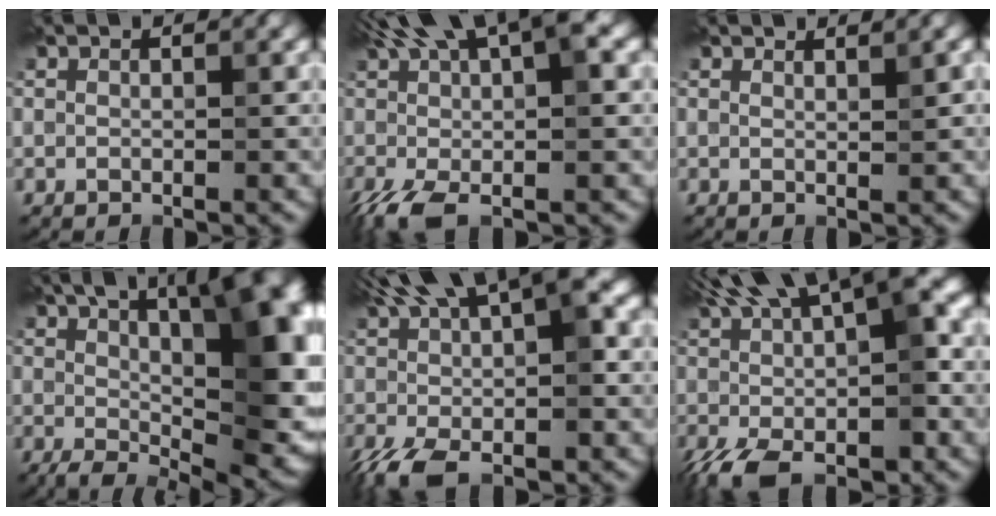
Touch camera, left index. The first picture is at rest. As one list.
[{"total": 9.3, "force": [-0.4, 2.7, 8.9], "torque": [-0.178, 0.013, -0.018]}, {"total": 1.0, "force": [1.0, -0.2, 0.2], "torque": [-0.004, 0.002, 0.015]}, {"total": 17.2, "force": [2.4, 7.7, 15.2], "torque": [-0.181, 0.002, 0.056]}, {"total": 10.4, "force": [-1.2, 3.5, 9.8], "torque": [-0.187, 0.010, -0.032]}, {"total": 11.4, "force": [-1.5, 4.5, 10.4], "torque": [-0.193, 0.003, -0.030]}]